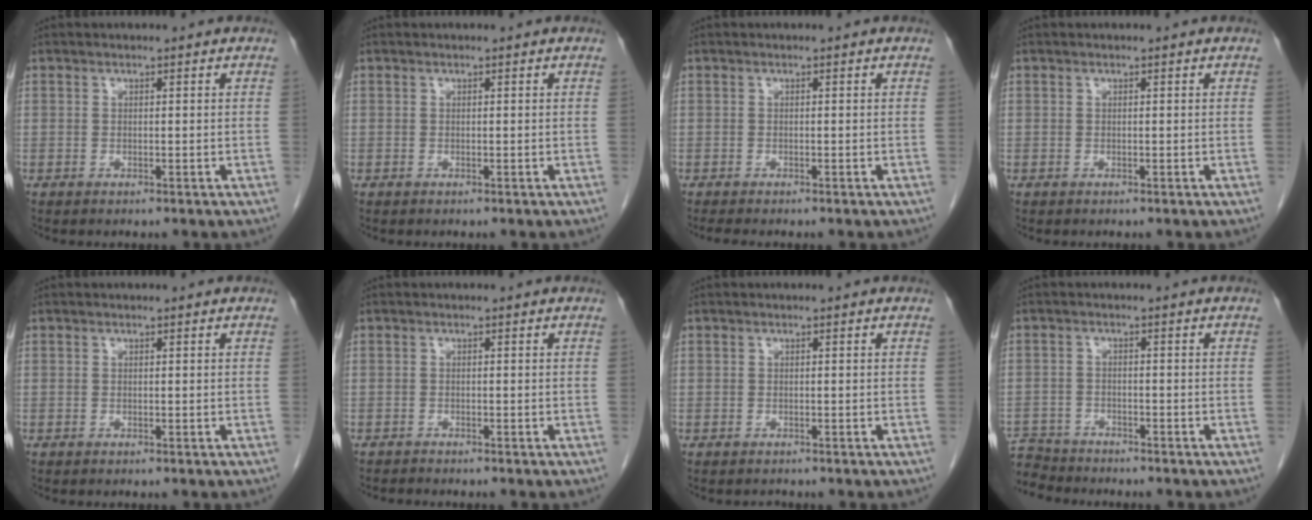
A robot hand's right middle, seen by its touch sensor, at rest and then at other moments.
{"total": 0.0}
{"total": 2.0, "force": [-1.7, 0.3, 1.0], "torque": [-0.018, -0.005, -0.023]}
{"total": 0.0}
{"total": 0.0}
{"total": 1.4, "force": [-1.4, 0.0, 0.1], "torque": [-0.007, -0.004, -0.022]}
{"total": 0.7, "force": [-0.5, 0.4, -0.2], "torque": [-0.007, 0.001, -0.010]}
{"total": 6.9, "force": [-6.6, 1.8, 0.2], "torque": [-0.011, 0.000, -0.119]}